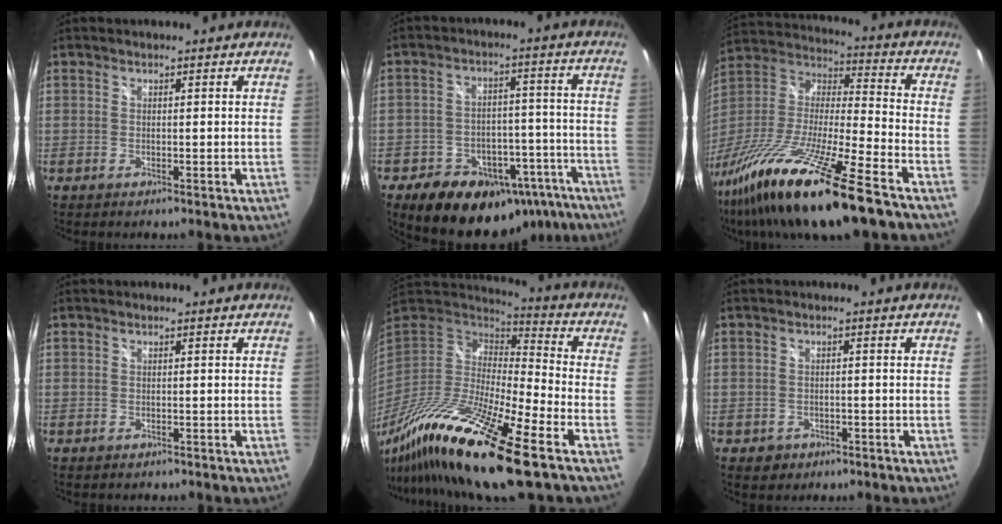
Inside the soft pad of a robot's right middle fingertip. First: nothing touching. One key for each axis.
{"total": 21.3, "fx": -14.5, "fy": 12.5, "fz": 9.4, "tx": -0.169, "ty": 0.039, "tz": -0.166}
{"total": 27.3, "fx": -18.5, "fy": 3.1, "fz": 19.9, "tx": -0.368, "ty": -0.048, "tz": -0.324}
{"total": 0.5, "fx": -0.5, "fy": 0.2, "fz": 0.1, "tx": -0.003, "ty": 0.001, "tz": -0.005}
{"total": 23.3, "fx": -14.6, "fy": 2.7, "fz": 18.0, "tx": -0.342, "ty": -0.047, "tz": -0.274}
{"total": 3.0, "fx": -1.5, "fy": 2.5, "fz": 0.9, "tx": -0.026, "ty": 0.002, "tz": -0.014}